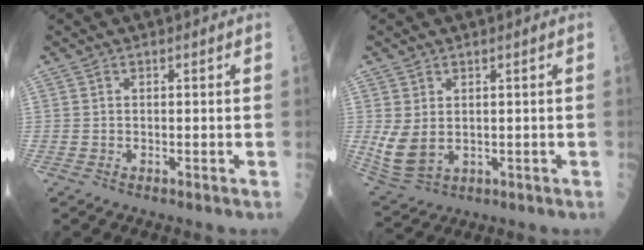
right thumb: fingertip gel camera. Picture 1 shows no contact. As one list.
[{"total": 6.6, "force": [0.4, 4.4, 4.8], "torque": [-0.097, -0.007, 0.026]}]